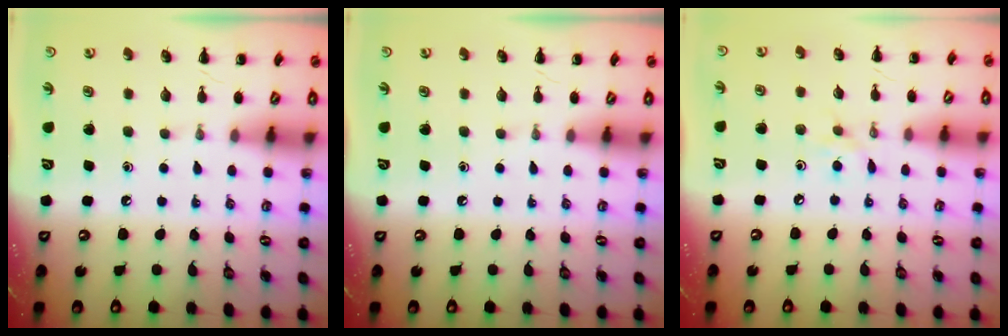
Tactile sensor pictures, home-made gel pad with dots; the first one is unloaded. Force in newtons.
{"total": 0.0}
{"total": 4.3, "press": 4.1, "slide": 1.2}